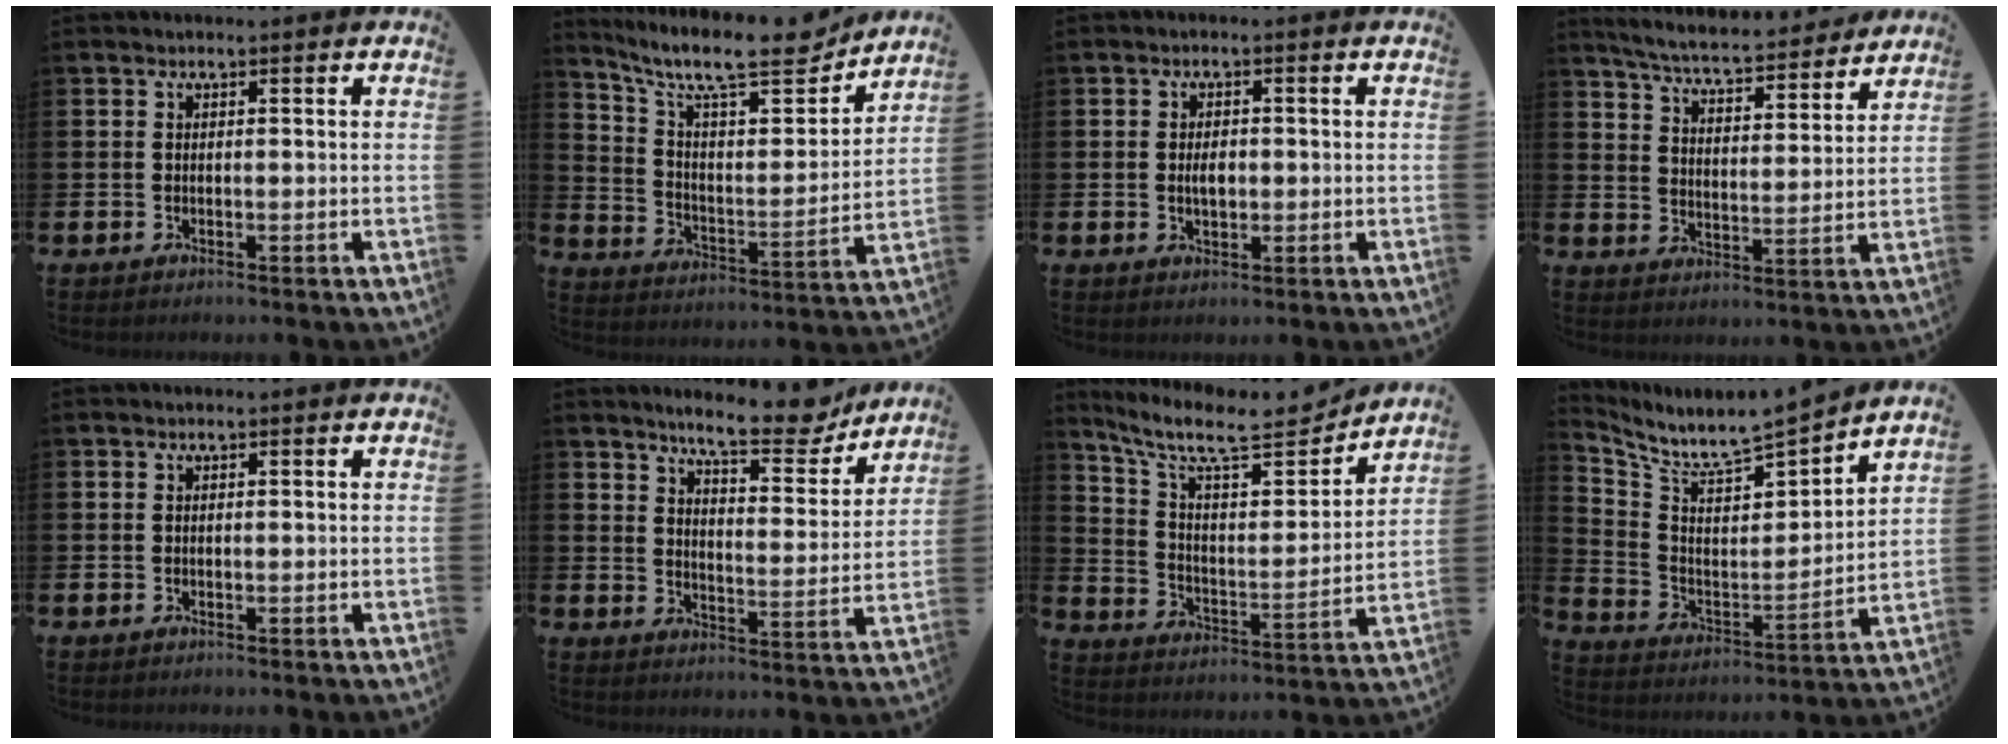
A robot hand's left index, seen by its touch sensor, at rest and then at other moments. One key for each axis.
{"total": 12.2, "fx": 10.4, "fy": 3.0, "fz": 5.6, "tx": -0.129, "ty": -0.073, "tz": 0.174}
{"total": 2.3, "fx": 0.0, "fy": 1.4, "fz": 1.8, "tx": -0.017, "ty": -0.001, "tz": -0.007}
{"total": 6.4, "fx": 6.1, "fy": 0.6, "fz": 1.8, "tx": -0.063, "ty": -0.044, "tz": 0.103}
{"total": 0.0}
{"total": 9.0, "fx": 8.2, "fy": 1.8, "fz": 3.0, "tx": -0.064, "ty": -0.049, "tz": 0.143}
{"total": 10.2, "fx": 8.9, "fy": 2.7, "fz": 4.3, "tx": -0.111, "ty": -0.065, "tz": 0.149}
{"total": 6.9, "fx": 6.6, "fy": 0.3, "fz": 2.0, "tx": -0.073, "ty": -0.063, "tz": 0.107}